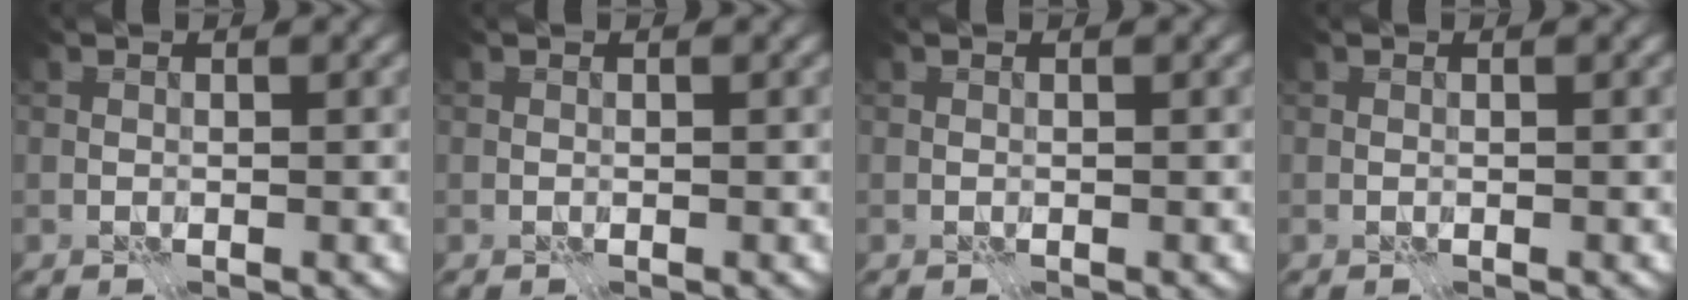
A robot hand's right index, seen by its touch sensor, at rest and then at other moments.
{"total": 0.0}
{"total": 0.0}
{"total": 0.0}